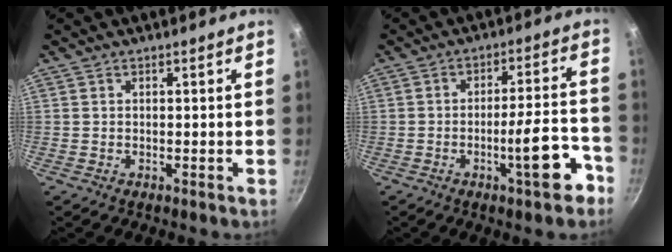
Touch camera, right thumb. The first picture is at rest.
{"total": 10.7, "force": [-5.2, 2.5, 9.0], "torque": [-0.108, 0.043, -0.073]}